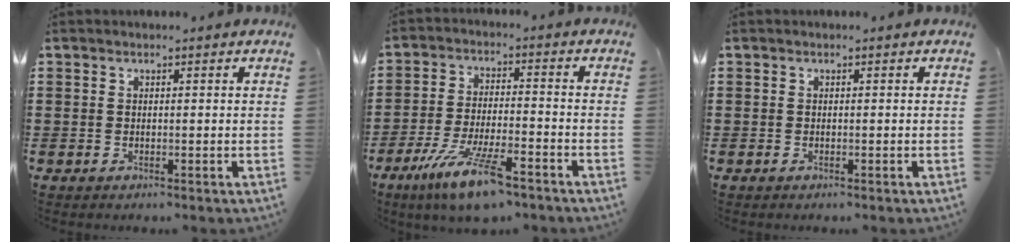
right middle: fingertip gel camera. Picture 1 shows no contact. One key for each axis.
{"total": 10.7, "fx": -7.1, "fy": 1.9, "fz": 7.7, "tx": -0.163, "ty": -0.005, "tz": -0.136}
{"total": 0.0}